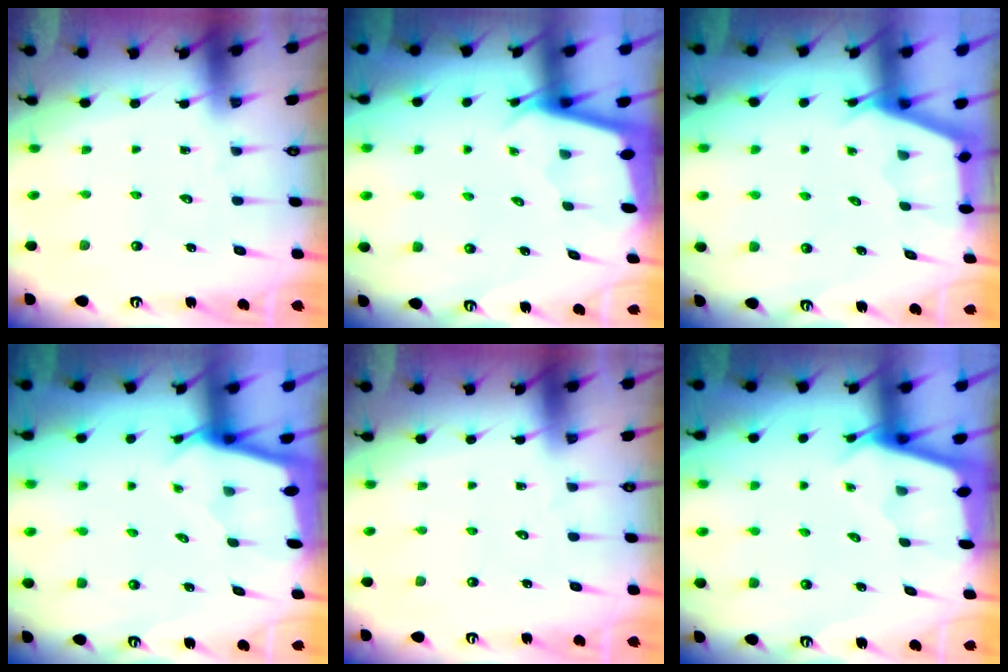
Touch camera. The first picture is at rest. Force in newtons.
{"total": 1.8, "press": 1.8, "slide": 0.1}
{"total": 2.8, "press": 2.8, "slide": 0.3}
{"total": 1.6, "press": 1.6, "slide": 0.2}
{"total": 0.0}
{"total": 2.5, "press": 2.5, "slide": 0.3}